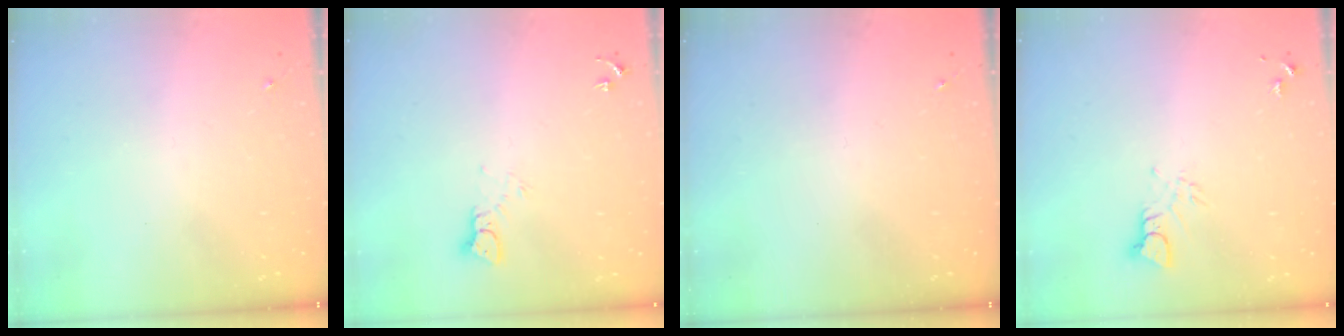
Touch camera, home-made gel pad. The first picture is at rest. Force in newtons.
{"total": 3.7, "press": 3.7, "slide": 0.3}
{"total": 0.0}
{"total": 3.6, "press": 3.6, "slide": 0.3}